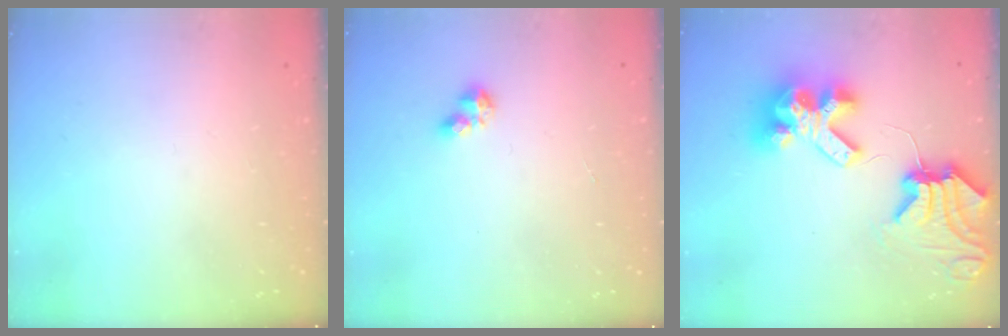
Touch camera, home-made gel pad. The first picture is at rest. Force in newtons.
{"total": 4.2, "press": 4.2, "slide": 0.5}
{"total": 15.0, "press": 14.8, "slide": 1.9}